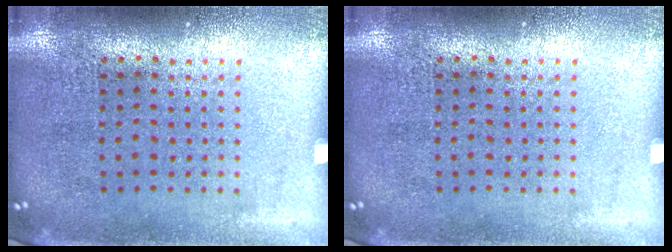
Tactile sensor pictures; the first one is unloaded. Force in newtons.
{"total": 0.0}